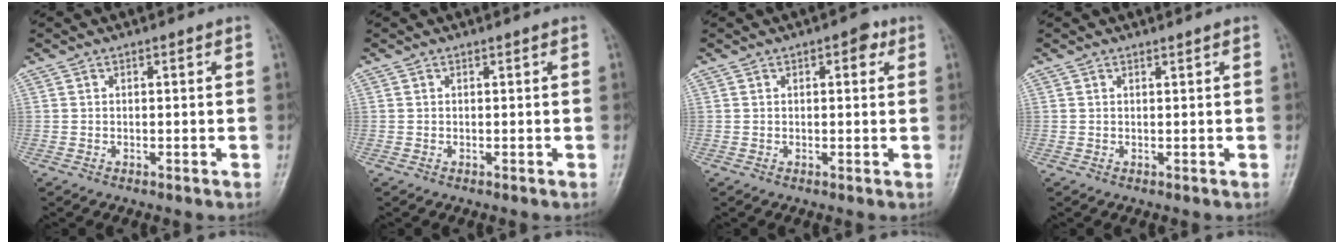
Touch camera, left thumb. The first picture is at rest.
{"total": 0.0}
{"total": 3.2, "force": [1.3, 1.6, 2.4], "torque": [-0.016, 0.004, 0.010]}
{"total": 0.0}